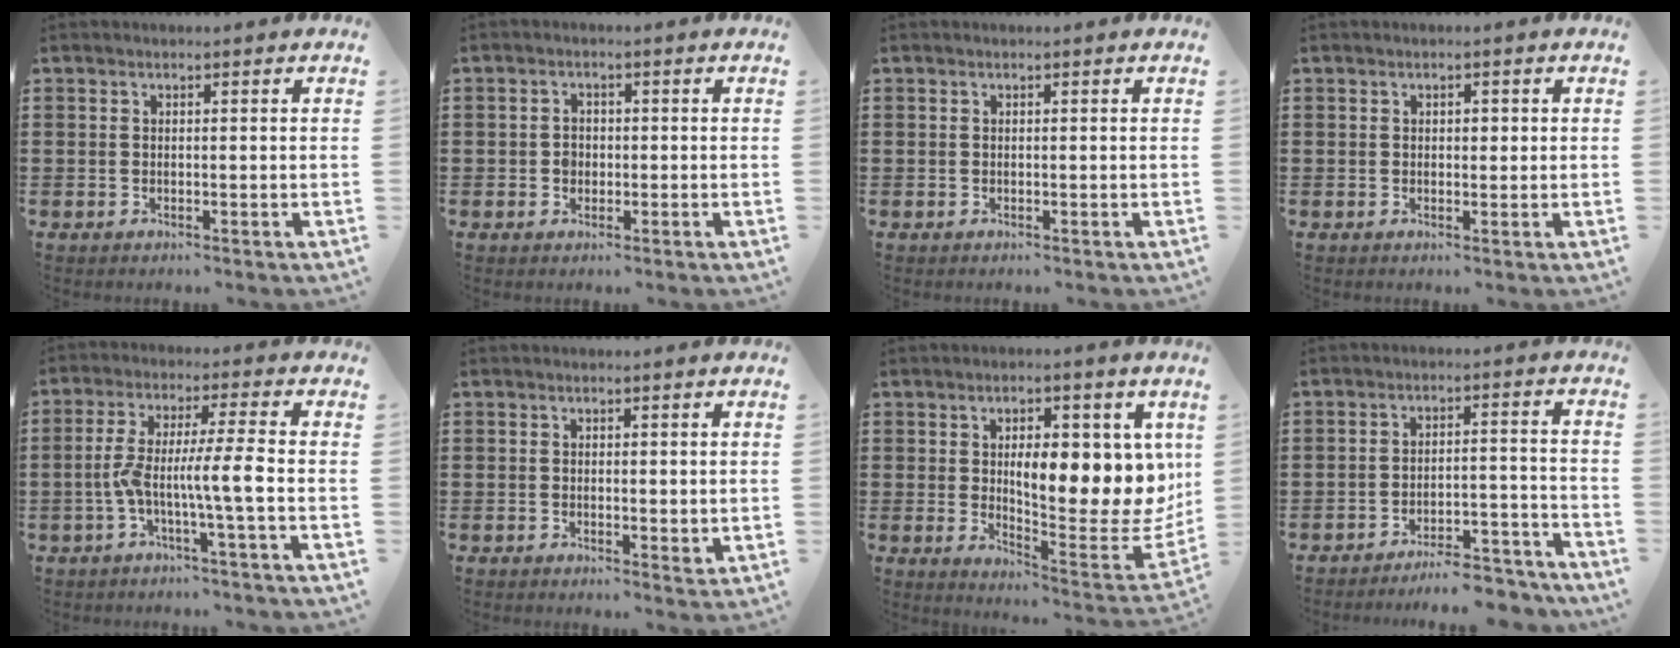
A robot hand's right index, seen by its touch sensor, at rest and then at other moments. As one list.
[{"total": 1.9, "force": [-0.4, 1.6, 0.9], "torque": [-0.021, 0.006, -0.009]}, {"total": 0.0}, {"total": 0.9, "force": [0.2, 0.6, 0.6], "torque": [-0.004, 0.003, 0.001]}, {"total": 7.9, "force": [-2.2, 0.1, 7.6], "torque": [-0.154, -0.007, -0.050]}, {"total": 1.0, "force": [0.1, 0.6, 0.8], "torque": [-0.015, 0.004, 0.001]}, {"total": 11.5, "force": [2.4, 4.6, 10.3], "torque": [-0.133, -0.026, 0.035]}, {"total": 6.0, "force": [-5.8, 0.5, 1.6], "torque": [-0.022, 0.009, -0.112]}]